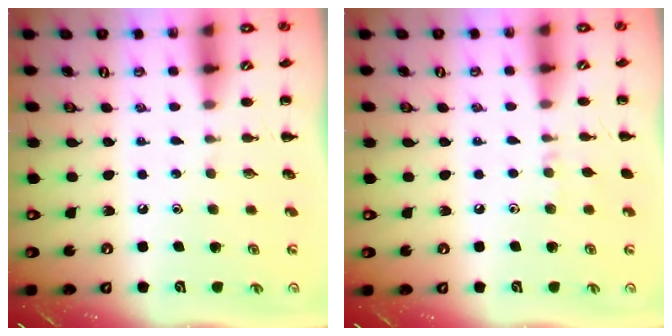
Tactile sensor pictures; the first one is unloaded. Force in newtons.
{"total": 3.9, "press": 3.6, "slide": 1.5}